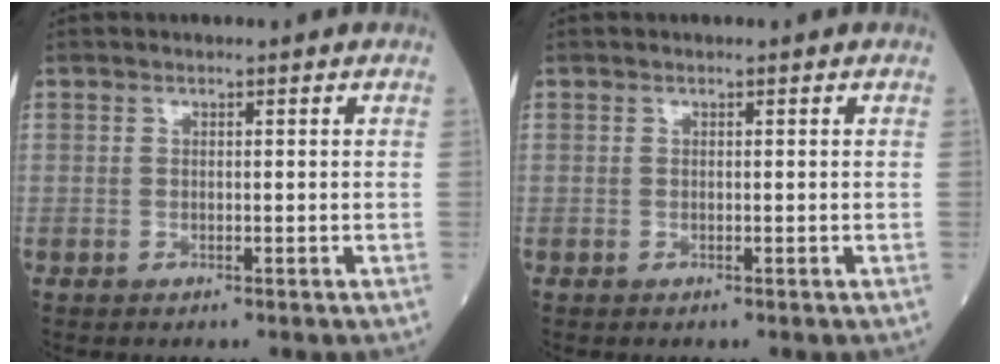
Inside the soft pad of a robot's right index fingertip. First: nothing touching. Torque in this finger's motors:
{"motor_torque": [0.04, 0.03, -0.06, -0.01]}